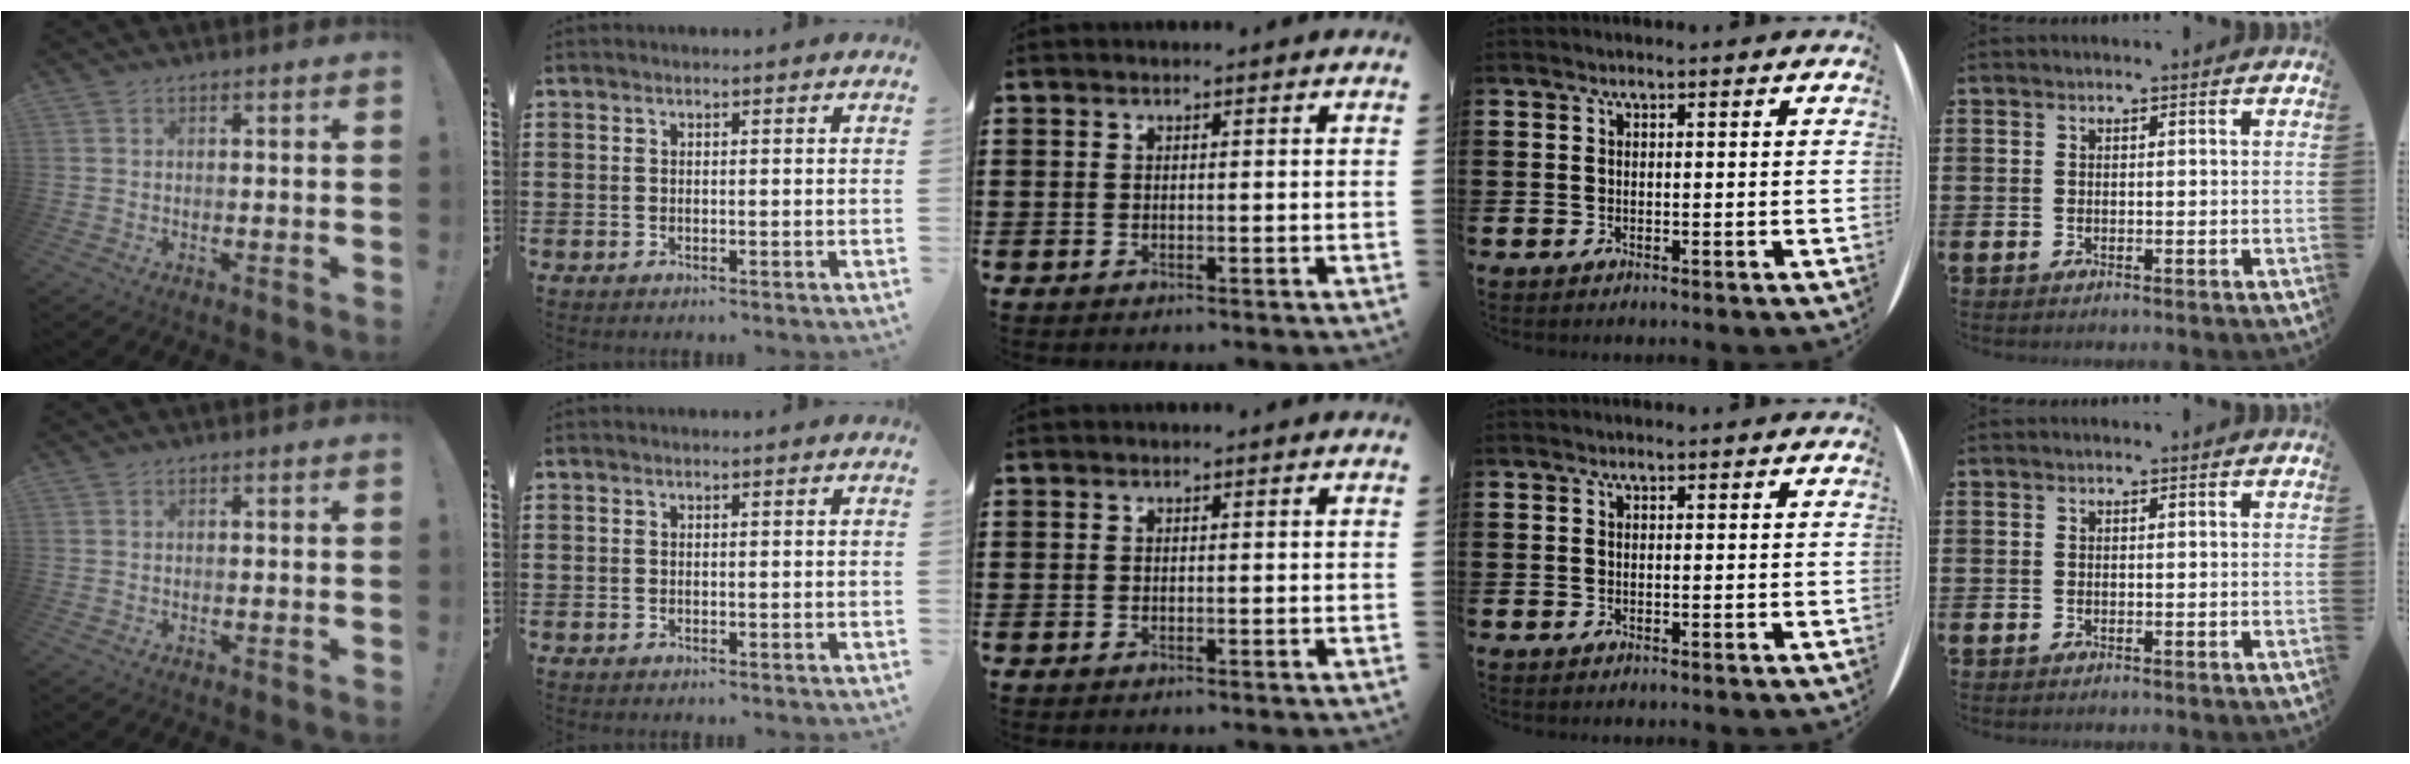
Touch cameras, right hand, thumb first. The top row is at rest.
{}